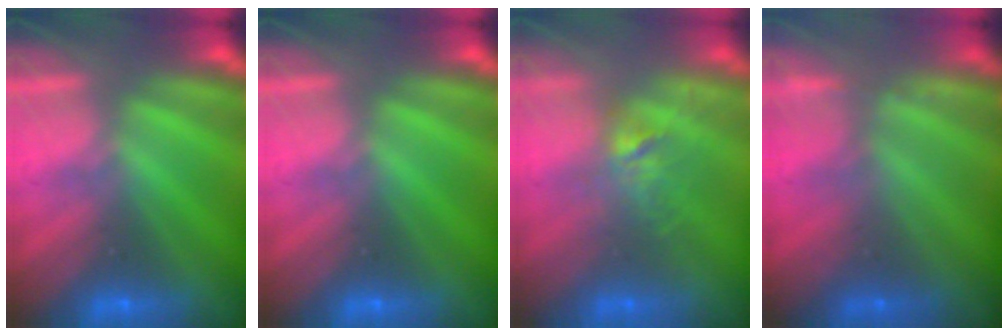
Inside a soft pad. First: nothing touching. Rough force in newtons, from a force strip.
{"total": 0.0}
{"total": 2.9}
{"total": 2.3}